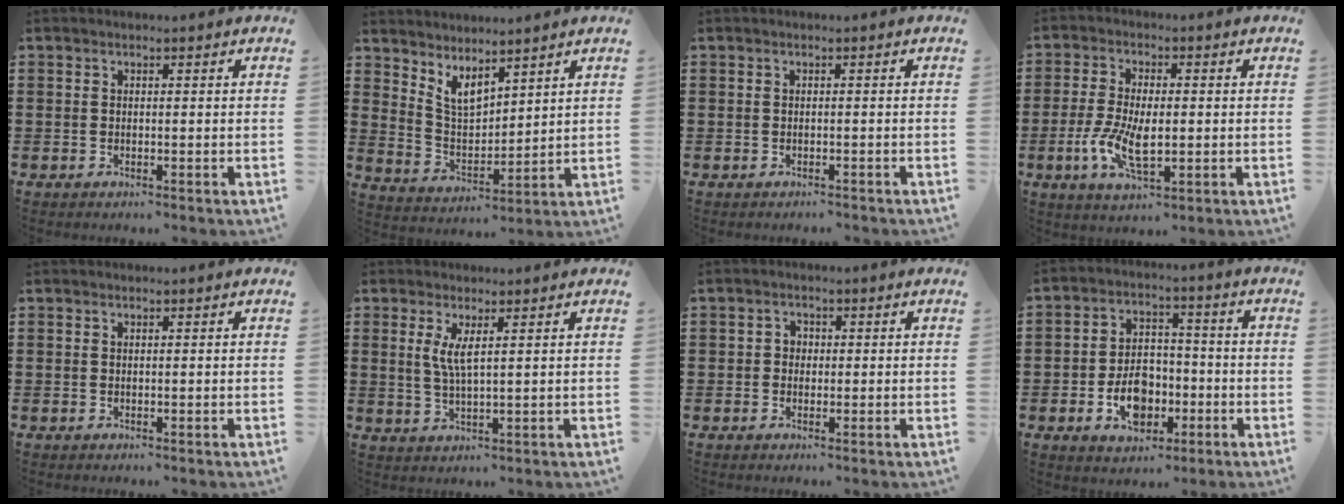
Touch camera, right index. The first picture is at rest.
{"total": 5.4, "force": [4.6, 1.9, 2.1], "torque": [-0.058, -0.017, 0.086]}
{"total": 0.6, "force": [-0.6, 0.0, 0.0], "torque": [-0.001, -0.001, -0.012]}
{"total": 7.4, "force": [-1.2, 3.3, 6.5], "torque": [-0.140, -0.004, -0.024]}
{"total": 0.0}
{"total": 3.7, "force": [1.4, 0.6, 3.3], "torque": [-0.072, -0.002, 0.022]}
{"total": 1.5, "force": [-0.2, 1.3, 0.5], "torque": [-0.015, 0.006, -0.007]}
{"total": 7.5, "force": [-2.5, 5.3, 4.7], "torque": [-0.079, 0.003, -0.046]}